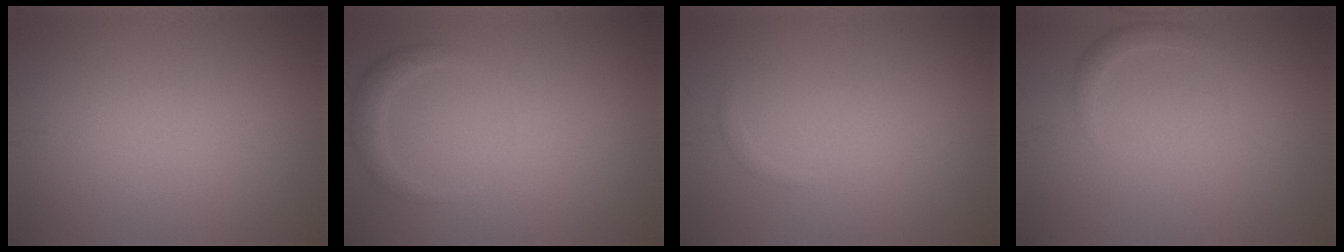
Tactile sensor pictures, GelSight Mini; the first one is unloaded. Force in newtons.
{"total": 1.7, "press": 1.7, "slide": 0.1}
{"total": 0.5, "press": 0.5, "slide": 0.0}
{"total": 1.3, "press": 1.3, "slide": 0.1}